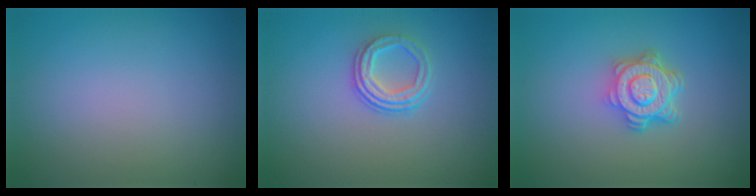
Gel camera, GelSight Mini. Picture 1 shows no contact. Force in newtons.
{"total": 3.1, "press": 2.4, "slide": 1.9}
{"total": 4.8, "press": 3.7, "slide": 3.0}